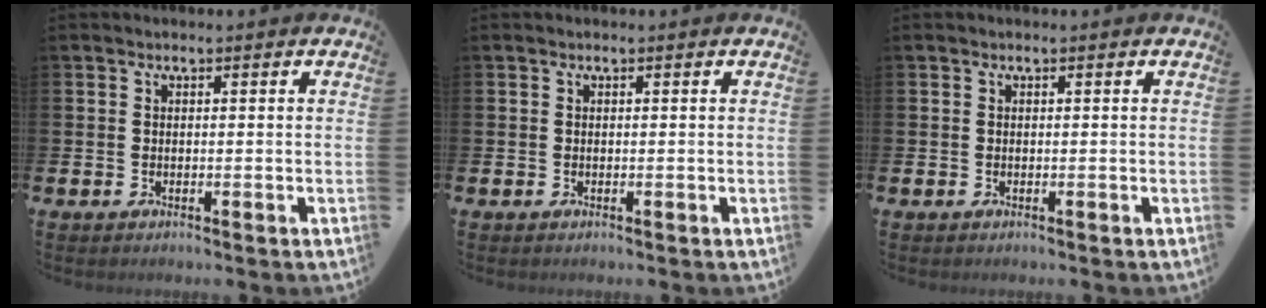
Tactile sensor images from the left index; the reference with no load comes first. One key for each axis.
{"total": 0.0}
{"total": 0.0}